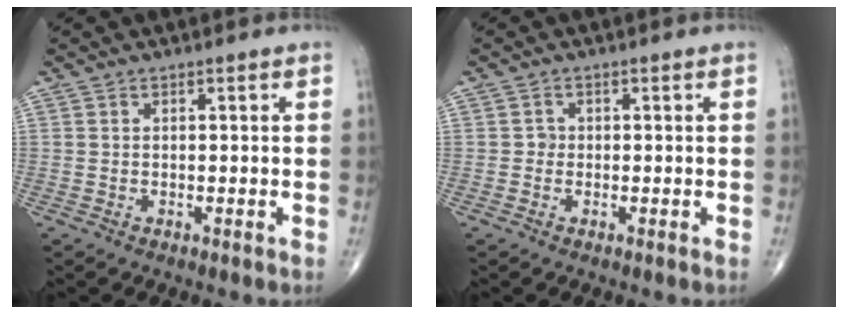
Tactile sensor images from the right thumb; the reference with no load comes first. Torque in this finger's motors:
{"motor_torque": [0.15, 0.40, 0.40, 0.11, -0.06]}